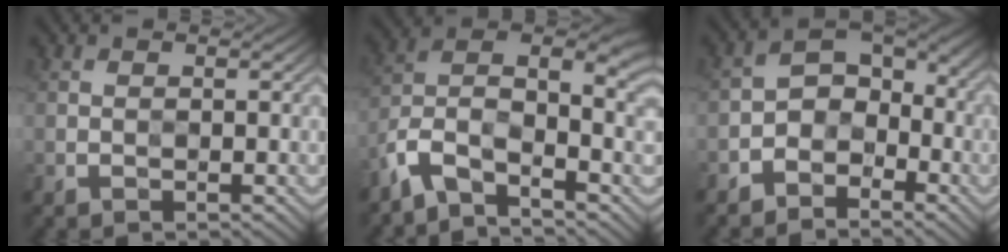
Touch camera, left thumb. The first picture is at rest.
{"total": 8.1, "force": [-4.2, 3.2, 6.1], "torque": [-0.112, -0.001, -0.102]}
{"total": 5.6, "force": [-3.5, 3.3, 2.8], "torque": [-0.032, 0.003, -0.080]}